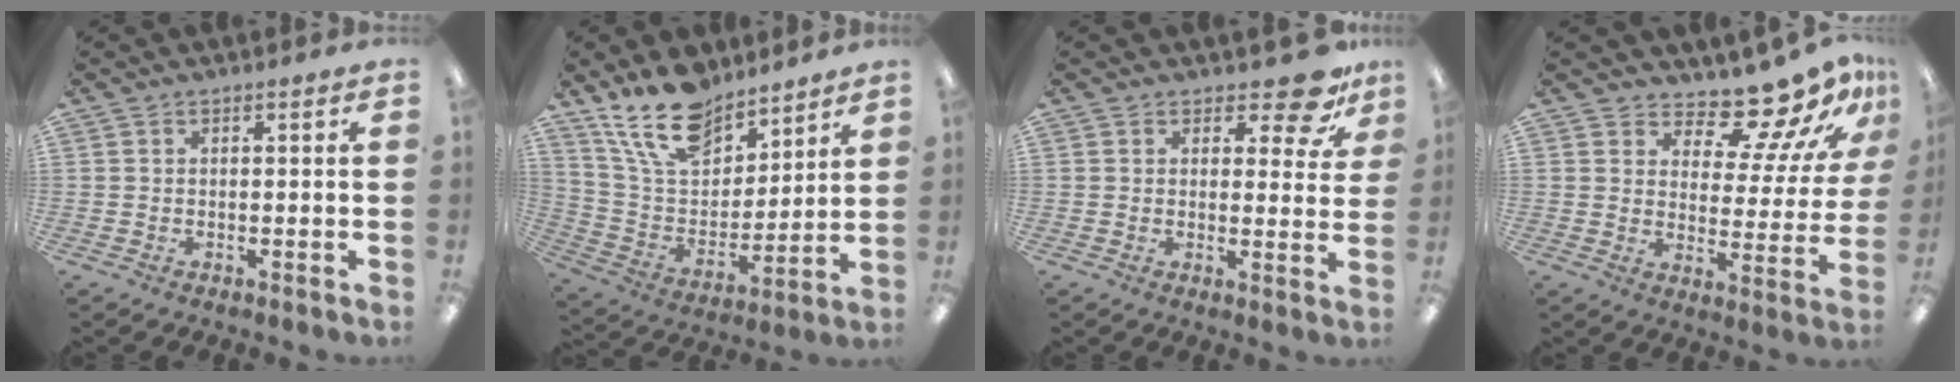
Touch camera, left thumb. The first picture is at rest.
{"total": 17.1, "force": [12.9, 8.5, 7.3], "torque": [-0.148, -0.068, 0.242]}
{"total": 8.0, "force": [5.7, 3.3, 4.6], "torque": [-0.045, -0.037, 0.096]}
{"total": 14.0, "force": [12.3, 4.1, 5.5], "torque": [-0.094, -0.099, 0.212]}